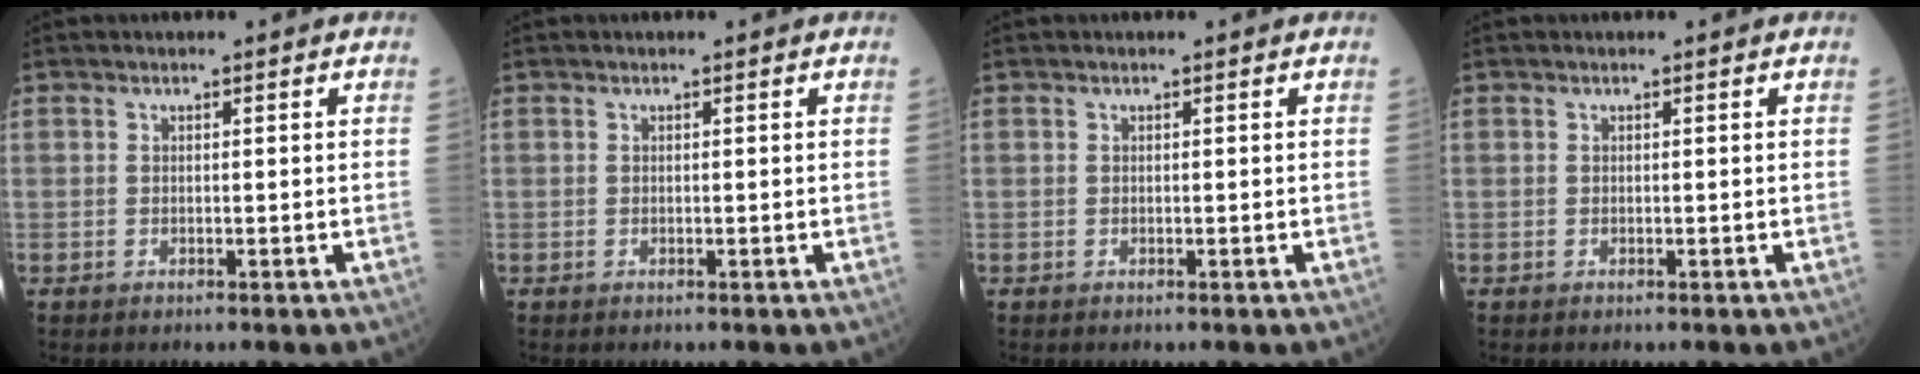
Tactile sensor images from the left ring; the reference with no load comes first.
{"total": 0.0}
{"total": 0.0}
{"total": 0.0}